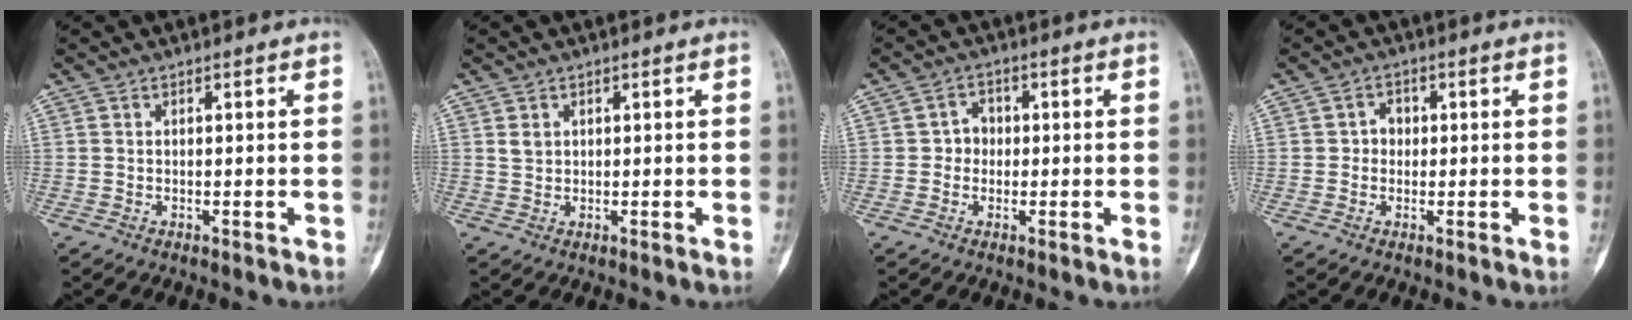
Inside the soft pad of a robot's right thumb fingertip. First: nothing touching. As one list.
[{"total": 1.5, "force": [0.7, 1.0, 0.8], "torque": [-0.011, -0.003, 0.015]}, {"total": 2.9, "force": [-0.2, 2.5, 1.3], "torque": [-0.001, 0.009, -0.013]}, {"total": 2.4, "force": [0.1, 2.1, 1.2], "torque": [-0.002, 0.007, -0.006]}]